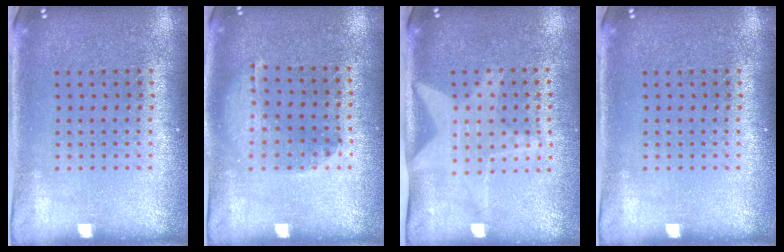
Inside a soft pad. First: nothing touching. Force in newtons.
{"total": 1.1, "press": 1.1, "slide": 0.1}
{"total": 1.9, "press": 1.5, "slide": 1.1}
{"total": 0.0}